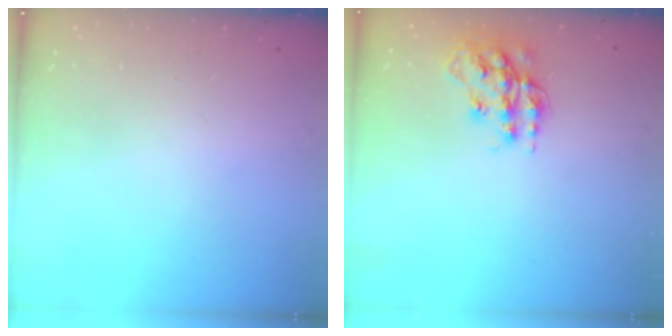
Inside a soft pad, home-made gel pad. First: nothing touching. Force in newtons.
{"total": 14.6, "press": 14.5, "slide": 0.7}